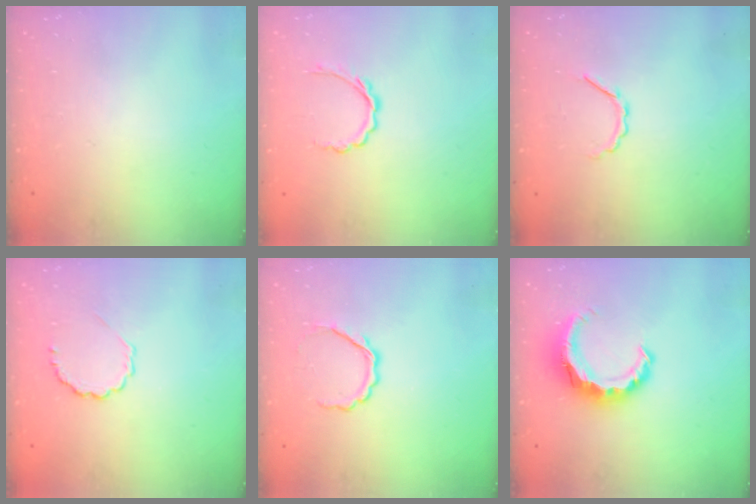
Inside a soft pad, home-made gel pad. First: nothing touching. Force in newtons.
{"total": 4.4, "press": 4.2, "slide": 1.3}
{"total": 2.9, "press": 2.7, "slide": 0.8}
{"total": 3.8, "press": 3.6, "slide": 1.1}
{"total": 5.3, "press": 5.1, "slide": 1.2}
{"total": 8.9, "press": 8.8, "slide": 1.2}